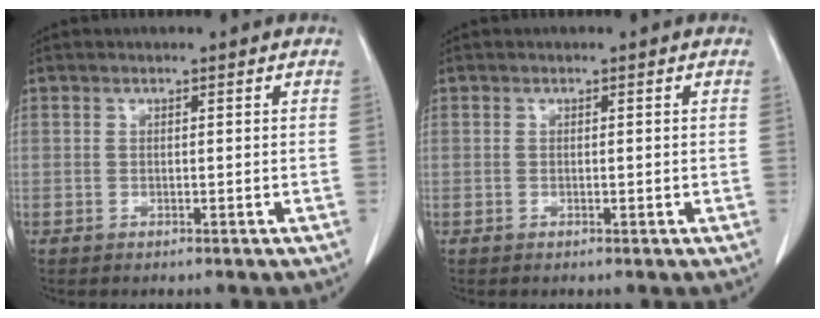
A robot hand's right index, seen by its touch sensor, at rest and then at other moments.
{"total": 0.6, "force": [-0.1, 0.2, 0.5], "torque": [-0.010, -0.002, 0.001]}